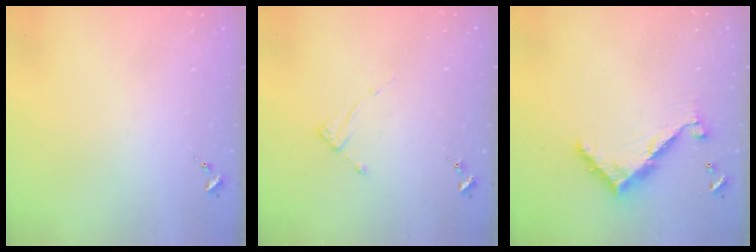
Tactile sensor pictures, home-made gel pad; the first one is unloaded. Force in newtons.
{"total": 2.0, "press": 2.0, "slide": 0.3}
{"total": 9.0, "press": 9.0, "slide": 0.7}